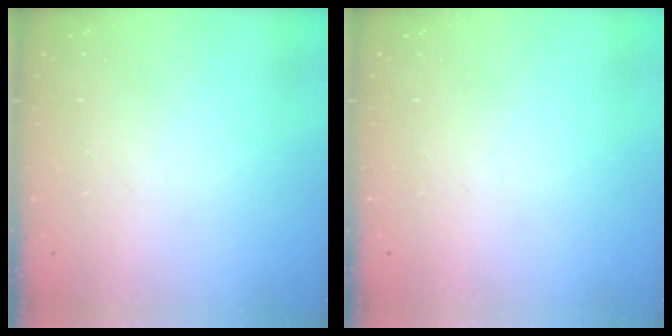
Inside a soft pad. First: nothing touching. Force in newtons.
{"total": 0.0}